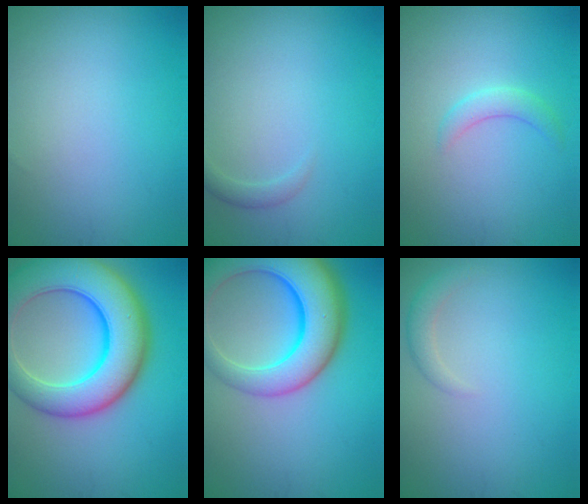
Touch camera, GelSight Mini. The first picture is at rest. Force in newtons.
{"total": 1.0, "press": 1.0, "slide": 0.0}
{"total": 1.6, "press": 1.6, "slide": 0.1}
{"total": 10.8, "press": 10.8, "slide": 0.6}
{"total": 10.9, "press": 10.9, "slide": 0.6}
{"total": 1.4, "press": 1.4, "slide": 0.1}